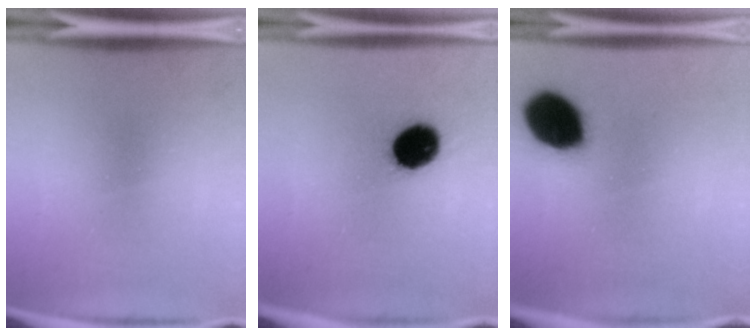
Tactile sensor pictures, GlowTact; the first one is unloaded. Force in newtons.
{"total": 11.9}
{"total": 16.3}